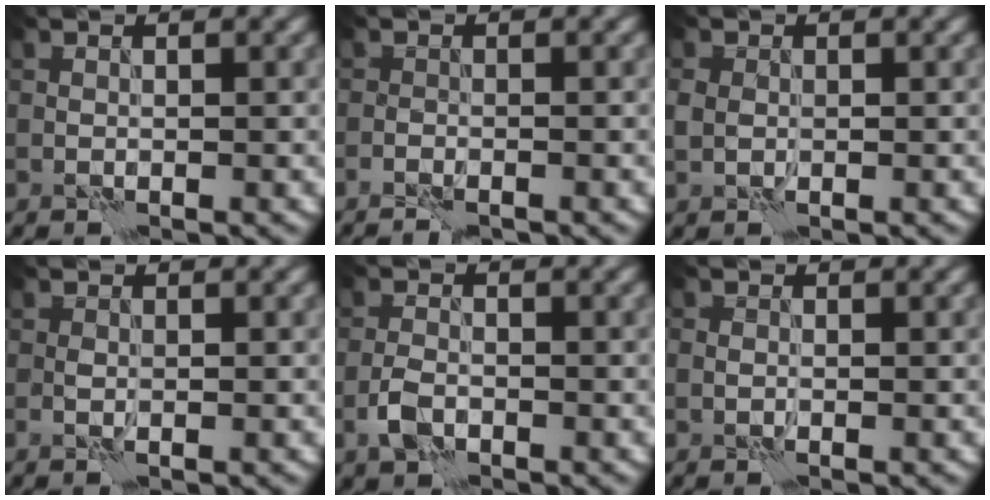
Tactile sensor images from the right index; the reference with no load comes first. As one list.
[{"total": 1.7, "force": [-1.5, 0.3, 0.8], "torque": [-0.023, 0.004, -0.026]}, {"total": 1.6, "force": [0.1, 1.2, 1.0], "torque": [-0.021, 0.001, 0.003]}, {"total": 0.8, "force": [-0.2, 0.4, 0.7], "torque": [-0.014, 0.000, -0.004]}, {"total": 2.3, "force": [-1.2, 1.2, 1.5], "torque": [-0.031, 0.003, -0.027]}, {"total": 0.9, "force": [-0.1, 0.7, 0.6], "torque": [-0.010, 0.000, -0.002]}]